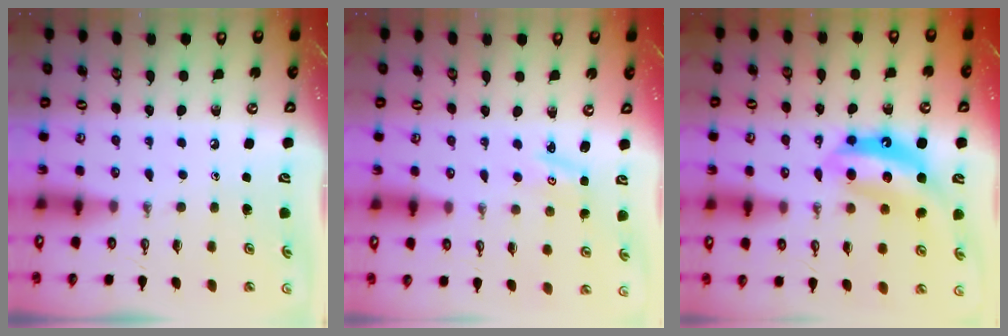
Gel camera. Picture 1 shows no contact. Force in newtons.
{"total": 2.8, "press": 2.8, "slide": 0.3}
{"total": 12.1, "press": 12.0, "slide": 1.1}